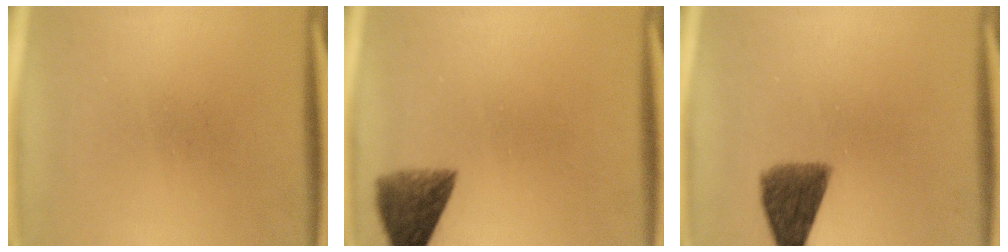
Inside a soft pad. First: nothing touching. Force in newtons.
{"total": 6.3}
{"total": 7.0}